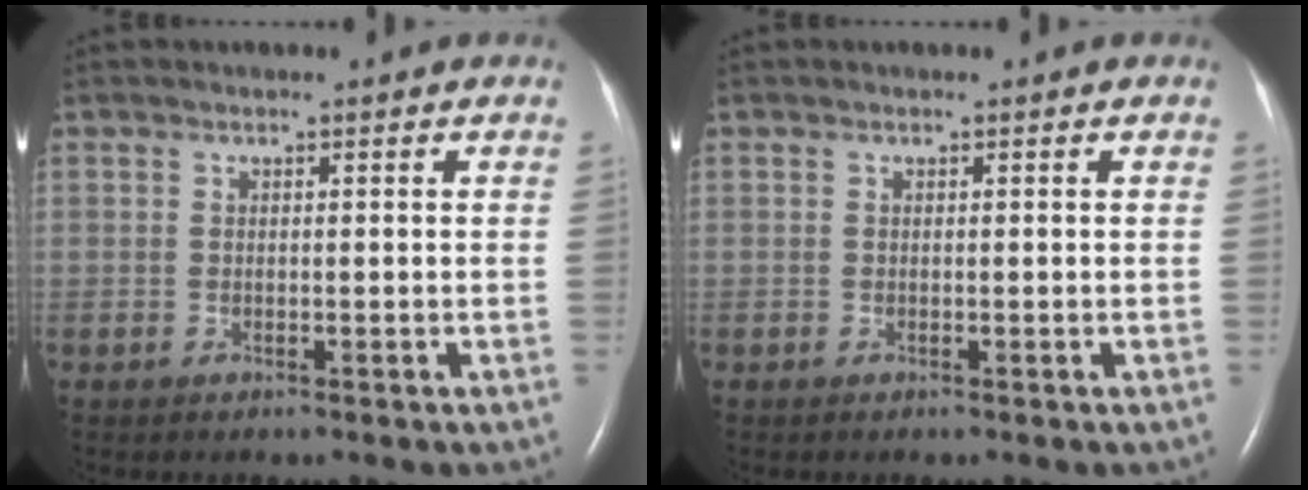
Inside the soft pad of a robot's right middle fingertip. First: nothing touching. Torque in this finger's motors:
{"motor_torque": [0.00, 0.00, -0.03, 0.00]}